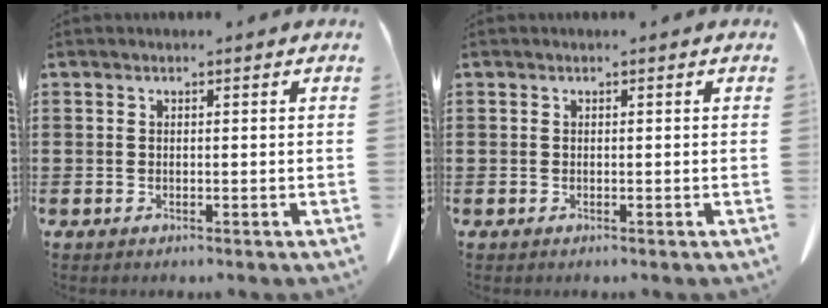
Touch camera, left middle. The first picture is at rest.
{"total": 0.0}